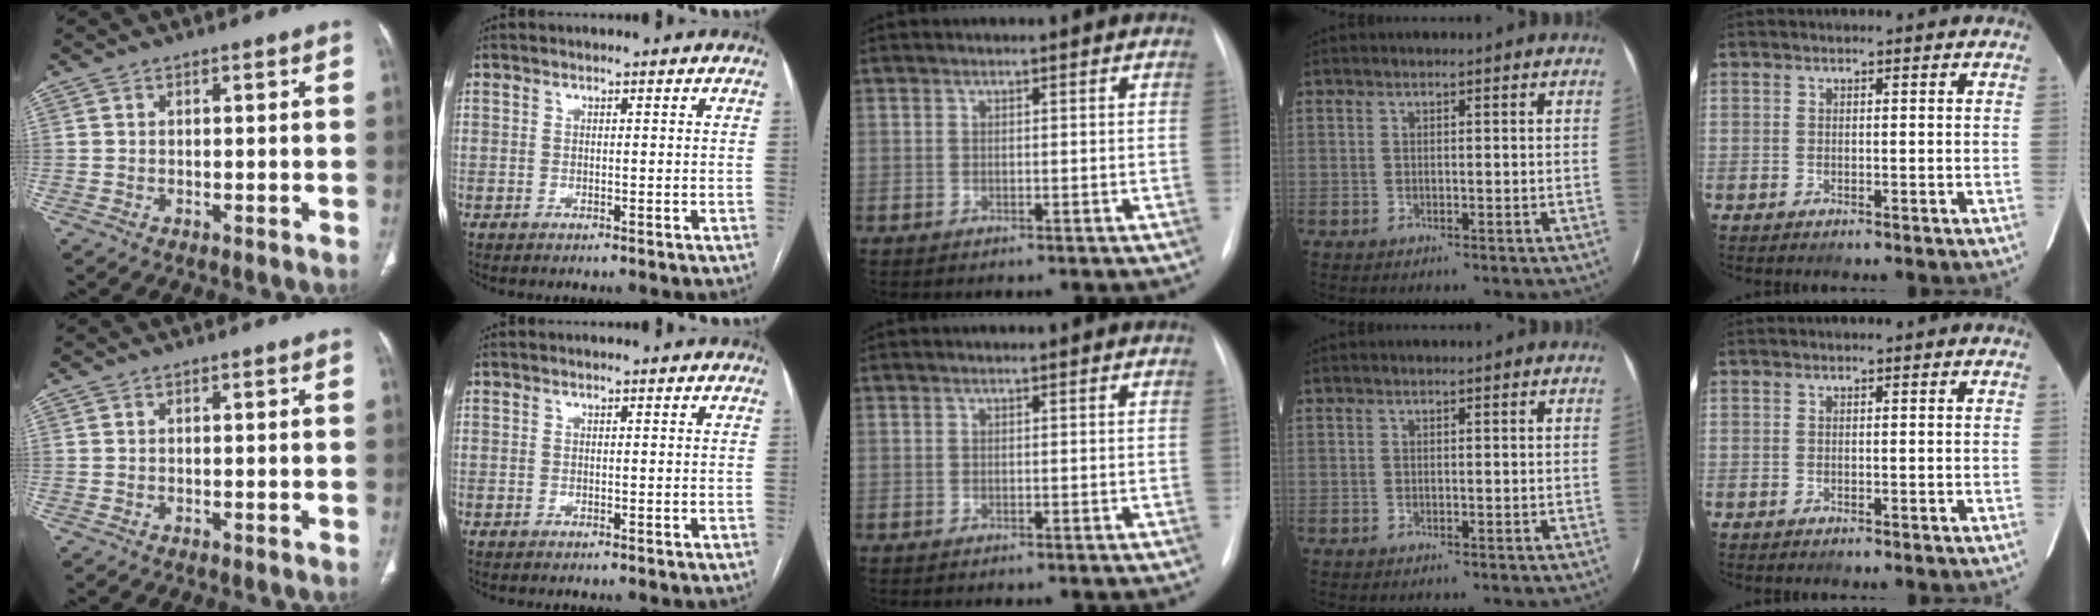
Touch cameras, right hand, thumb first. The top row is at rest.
{}